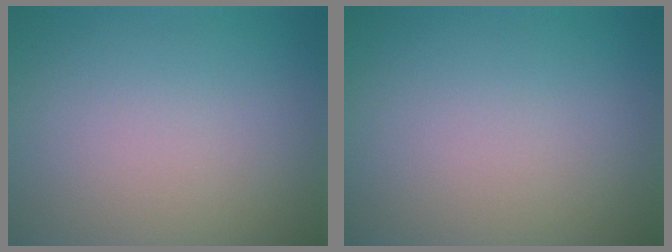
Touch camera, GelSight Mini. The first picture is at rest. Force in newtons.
{"total": 0.0}